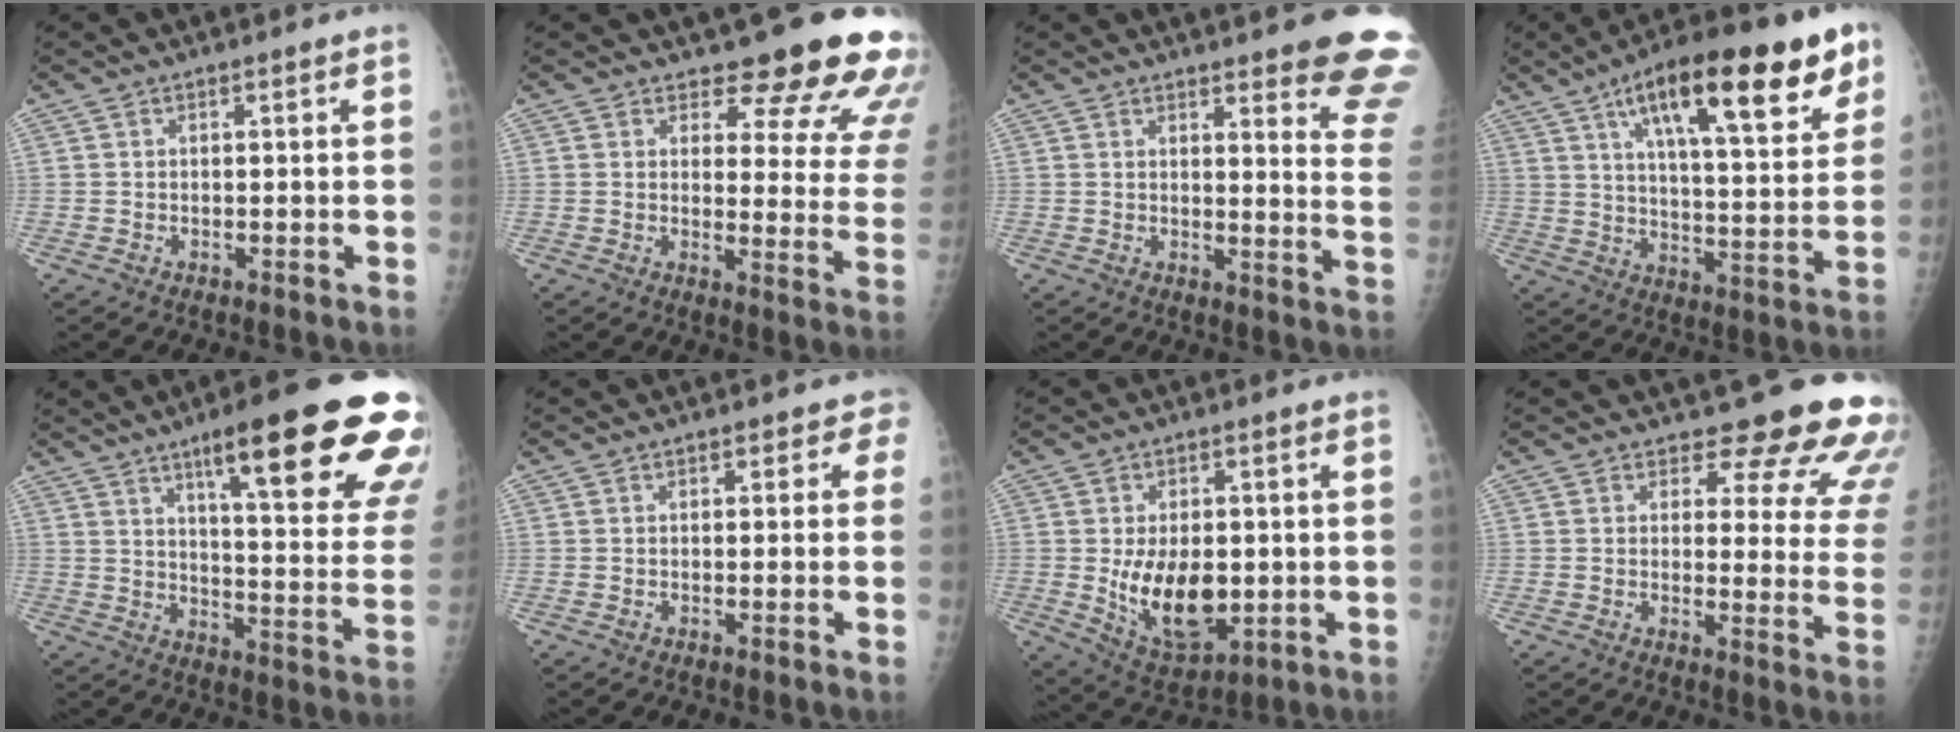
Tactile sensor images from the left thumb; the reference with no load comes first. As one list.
[{"total": 16.8, "force": [15.0, 4.8, 5.9], "torque": [-0.025, -0.129, 0.156]}, {"total": 14.9, "force": [12.1, 2.4, 8.3], "torque": [-0.069, -0.095, 0.123]}, {"total": 24.8, "force": [13.0, 7.7, 19.6], "torque": [-0.267, -0.022, 0.200]}, {"total": 26.2, "force": [14.9, 4.6, 21.0], "torque": [-0.243, -0.054, 0.207]}, {"total": 1.9, "force": [0.8, 1.5, 0.9], "torque": [0.020, 0.003, 0.000]}, {"total": 13.3, "force": [-1.2, 7.9, 10.7], "torque": [-0.150, -0.015, 0.003]}, {"total": 16.0, "force": [14.4, 5.2, 4.4], "torque": [-0.005, -0.121, 0.142]}]